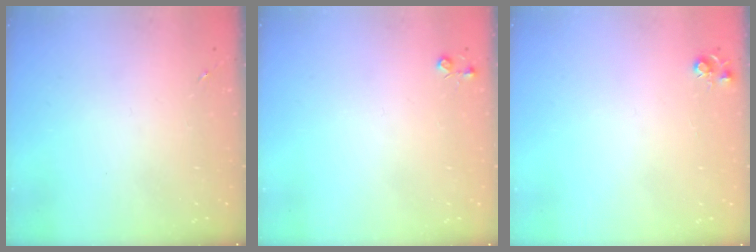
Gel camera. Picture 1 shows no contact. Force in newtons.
{"total": 3.7, "press": 3.7, "slide": 0.5}
{"total": 5.1, "press": 5.0, "slide": 0.5}